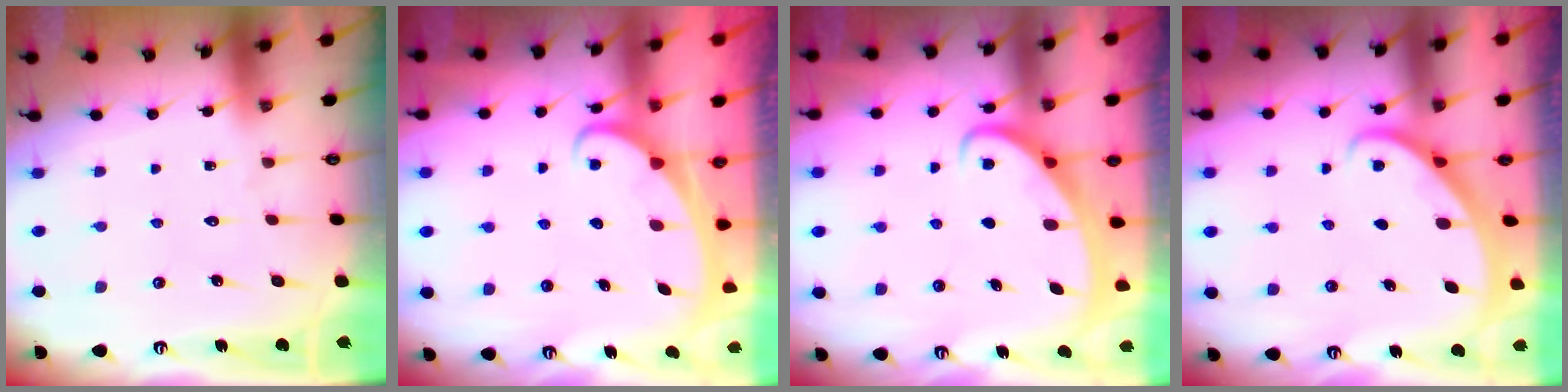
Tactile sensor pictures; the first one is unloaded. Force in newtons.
{"total": 2.4, "press": 2.3, "slide": 0.3}
{"total": 2.3, "press": 2.3, "slide": 0.3}
{"total": 1.9, "press": 1.9, "slide": 0.2}